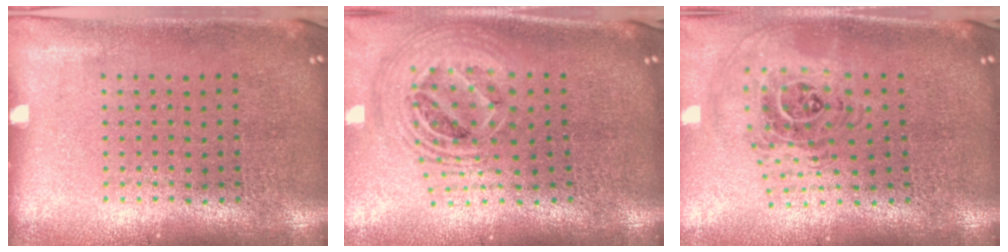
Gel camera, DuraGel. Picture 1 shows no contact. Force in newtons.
{"total": 2.4, "press": 1.8, "slide": 1.6}
{"total": 1.3, "press": 1.2, "slide": 0.6}